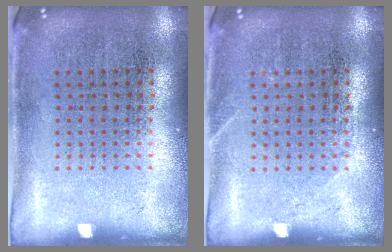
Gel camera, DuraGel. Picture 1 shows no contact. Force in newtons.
{"total": 0.7, "press": 0.6, "slide": 0.2}